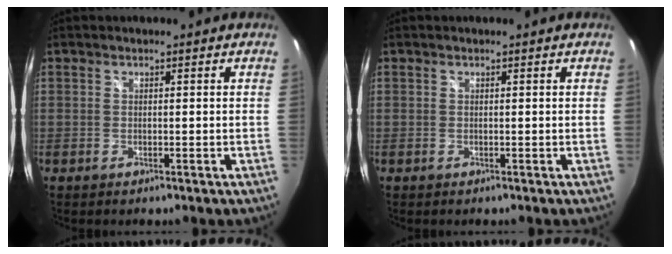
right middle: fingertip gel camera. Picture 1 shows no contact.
{"total": 0.0}